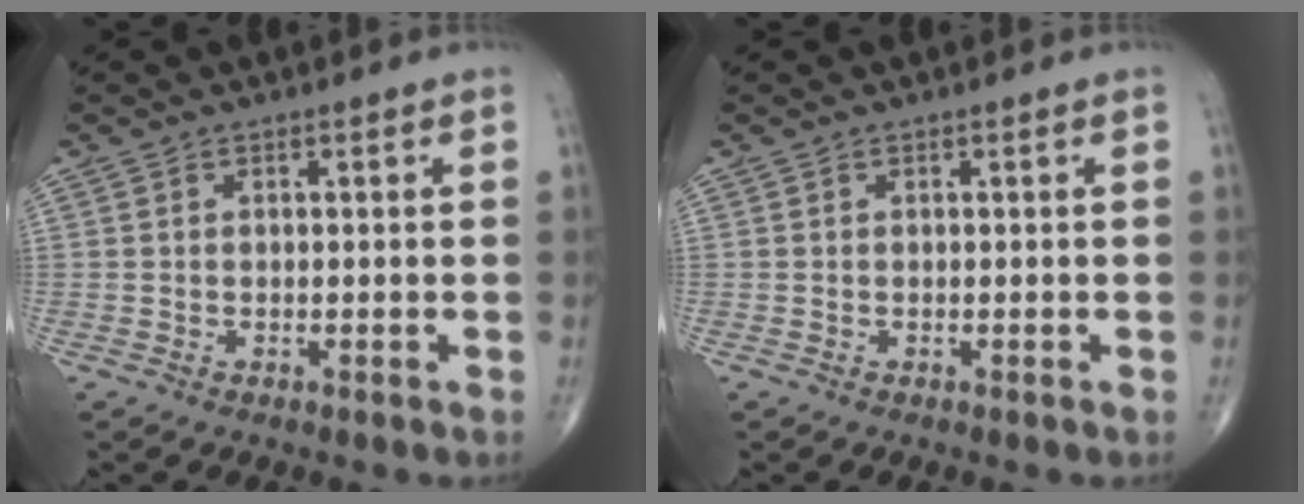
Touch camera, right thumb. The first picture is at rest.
{"total": 0.0}